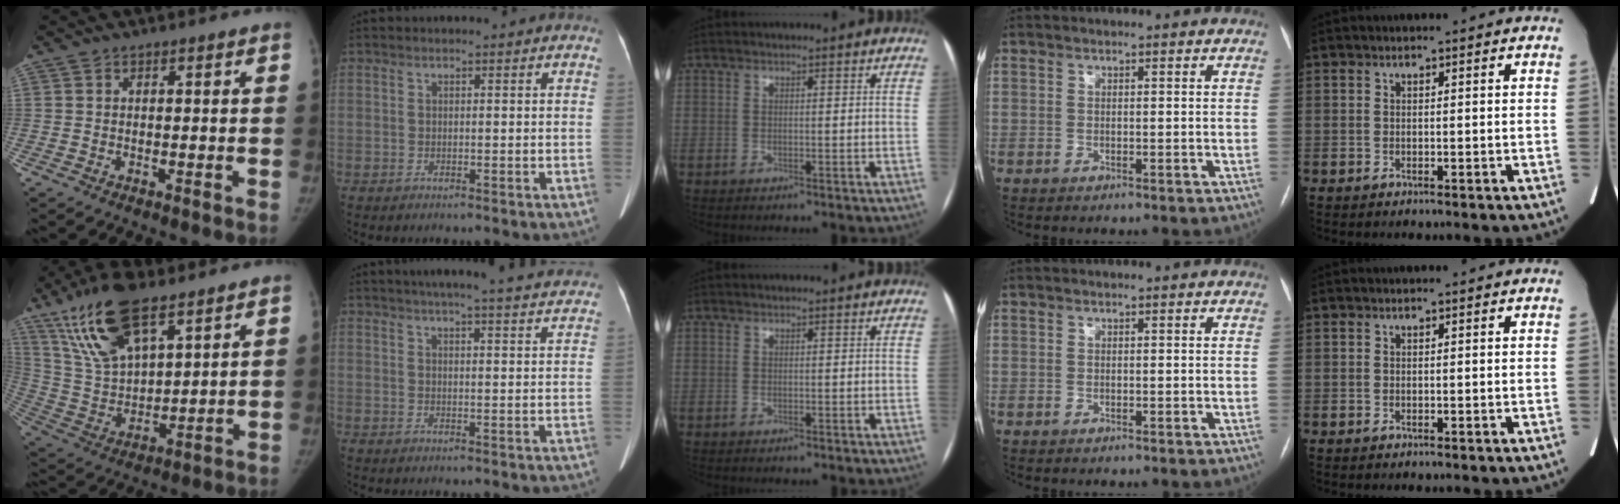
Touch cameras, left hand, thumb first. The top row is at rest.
{"thumb": {"total": 17.7, "force": [10.8, 7.0, 12.1], "torque": [-0.215, -0.035, 0.217]}, "index": {"total": 18.3, "force": [16.5, 1.6, 7.7], "torque": [-0.104, 0.011, 0.197]}}